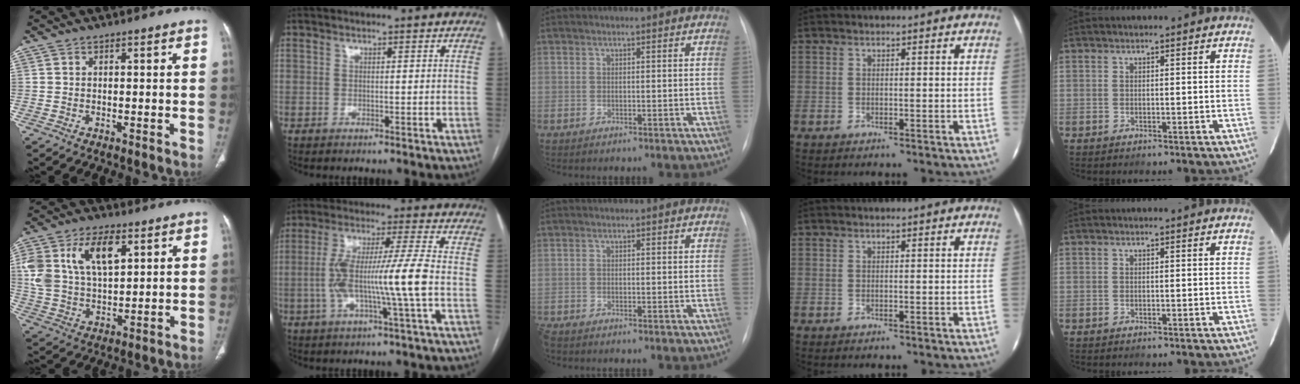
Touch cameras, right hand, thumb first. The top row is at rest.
{"thumb": {"total": 15.1, "force": [5.5, 8.4, 11.3], "torque": [-0.208, -0.004, 0.110]}, "index": {"total": 11.4, "force": [-2.0, -0.7, 11.2], "torque": [-0.217, 0.008, -0.040]}, "middle": {"total": 1.6, "force": [-1.4, 0.4, 0.6], "torque": [-0.015, -0.005, -0.026]}}